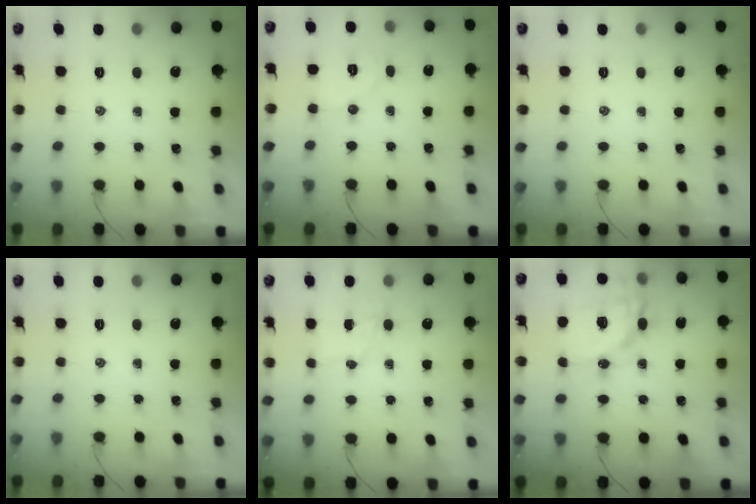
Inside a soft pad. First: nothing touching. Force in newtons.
{"total": 5.8, "press": 5.7, "slide": 1.1}
{"total": 0.0}
{"total": 0.0}
{"total": 4.9, "press": 4.9, "slide": 0.8}
{"total": 14.6, "press": 14.4, "slide": 2.6}